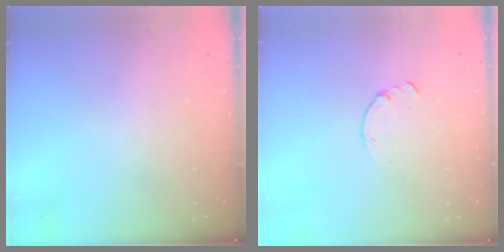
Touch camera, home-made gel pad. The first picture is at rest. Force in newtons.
{"total": 0.0}